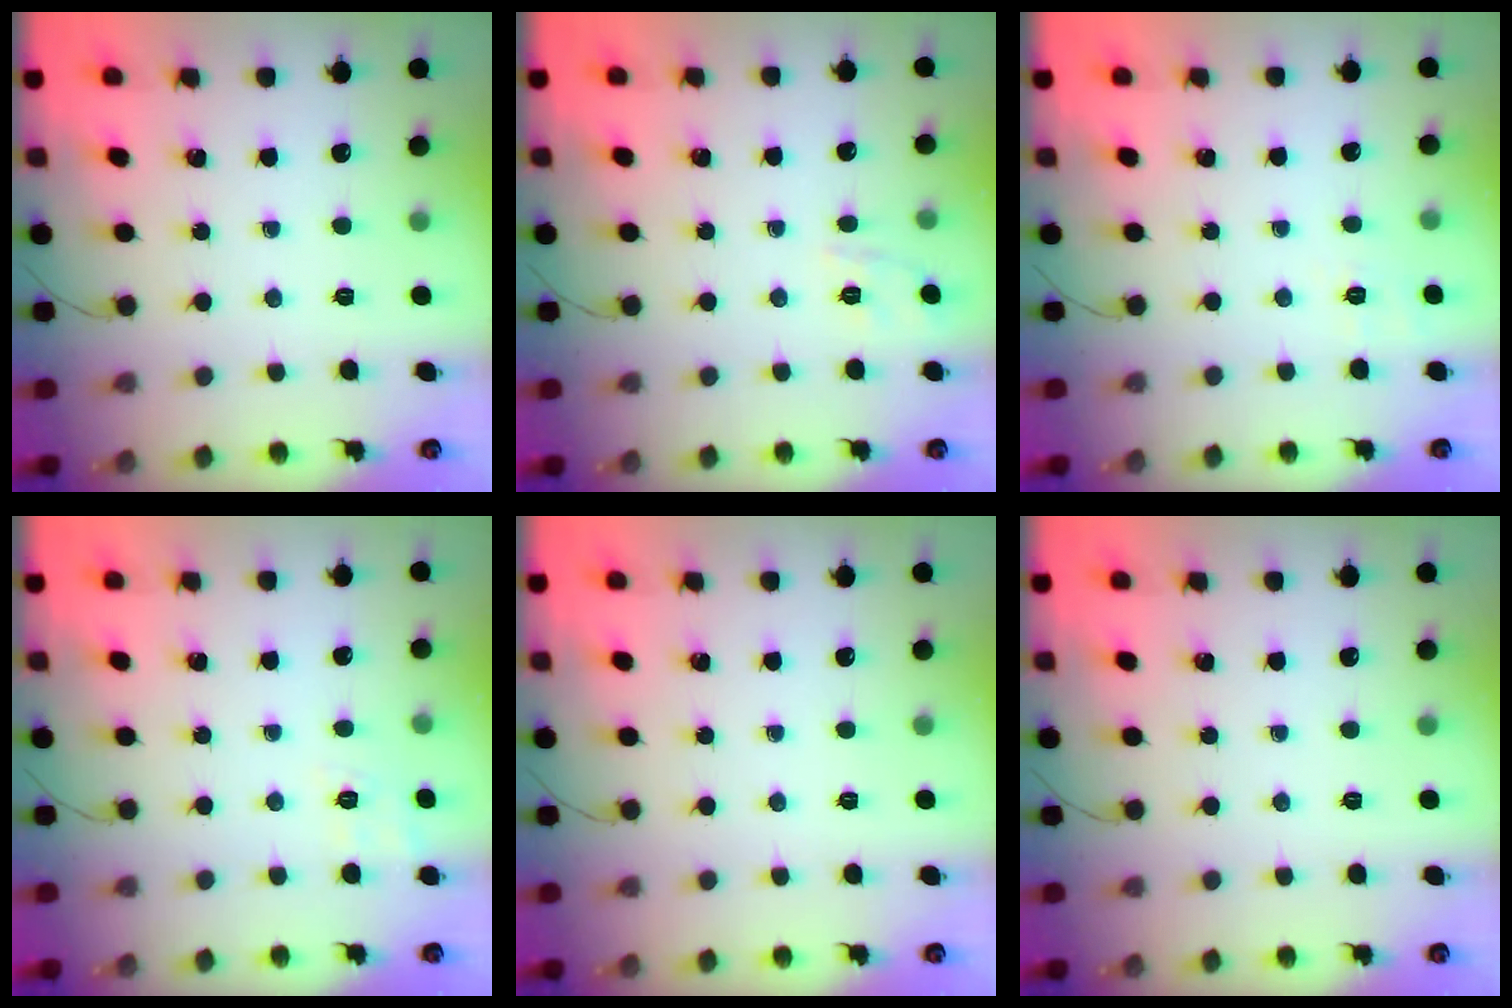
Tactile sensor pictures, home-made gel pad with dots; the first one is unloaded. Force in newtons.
{"total": 1.9, "press": 0.2, "slide": 1.9}
{"total": 2.0, "press": 0.4, "slide": 1.9}
{"total": 2.9, "press": 2.1, "slide": 2.0}
{"total": 0.0}
{"total": 0.0}